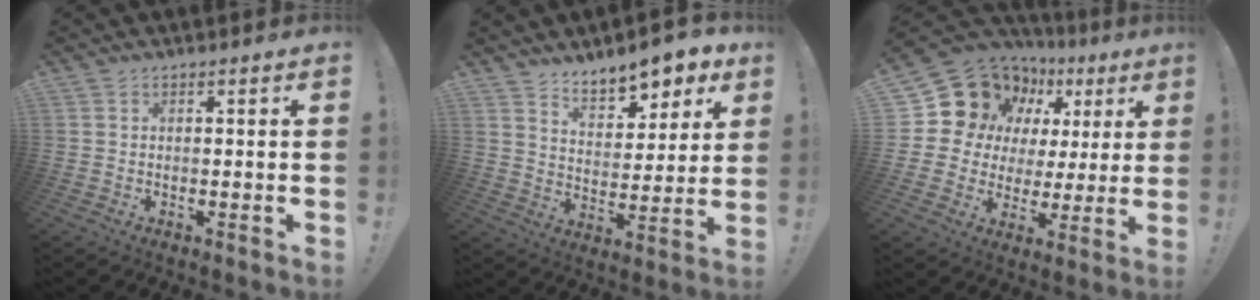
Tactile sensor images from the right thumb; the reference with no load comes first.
{"total": 10.8, "force": [8.9, 3.8, 4.8], "torque": [-0.073, -0.067, 0.159]}
{"total": 16.0, "force": [10.4, 10.4, 6.2], "torque": [-0.098, -0.079, 0.210]}